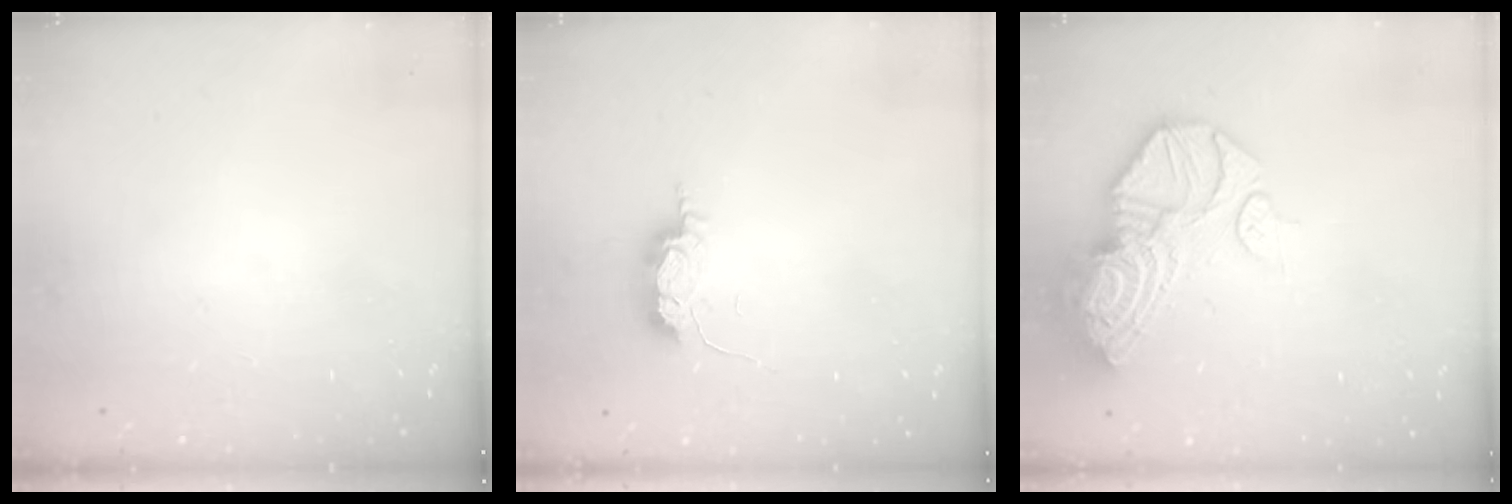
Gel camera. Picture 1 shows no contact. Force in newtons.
{"total": 5.8, "press": 5.7, "slide": 0.9}
{"total": 15.8, "press": 15.7, "slide": 1.4}